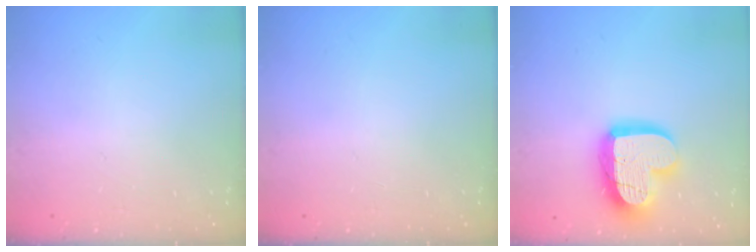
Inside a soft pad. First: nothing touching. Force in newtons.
{"total": 0.0}
{"total": 17.1, "press": 17.0, "slide": 1.6}